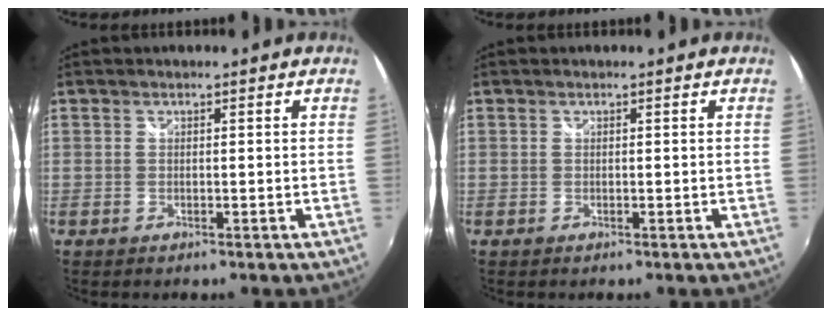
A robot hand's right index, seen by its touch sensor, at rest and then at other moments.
{"total": 0.0}